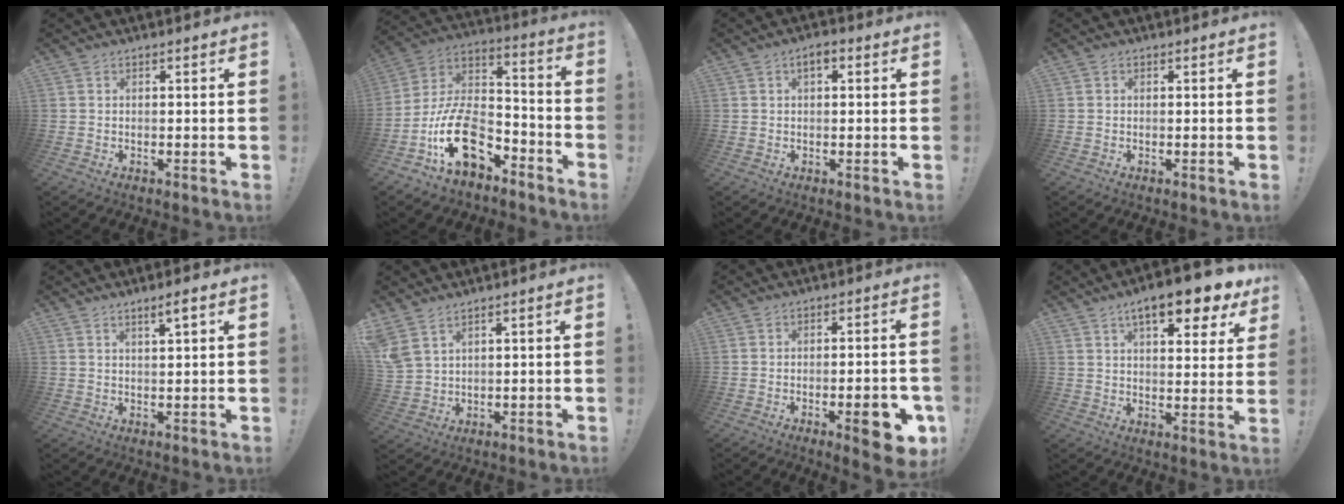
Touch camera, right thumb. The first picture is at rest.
{"total": 20.5, "force": [-9.9, 12.1, 13.4], "torque": [-0.245, 0.058, -0.162]}
{"total": 2.8, "force": [0.8, 1.4, 2.3], "torque": [-0.029, 0.002, 0.011]}
{"total": 0.0}
{"total": 6.7, "force": [4.4, 2.2, 4.5], "torque": [-0.059, -0.022, 0.072]}
{"total": 5.6, "force": [4.0, 2.5, 3.1], "torque": [-0.079, -0.013, 0.081]}
{"total": 10.0, "force": [-3.9, 2.9, 8.8], "torque": [-0.103, 0.009, -0.054]}
{"total": 12.7, "force": [8.0, 3.4, 9.2], "torque": [-0.131, -0.049, 0.128]}